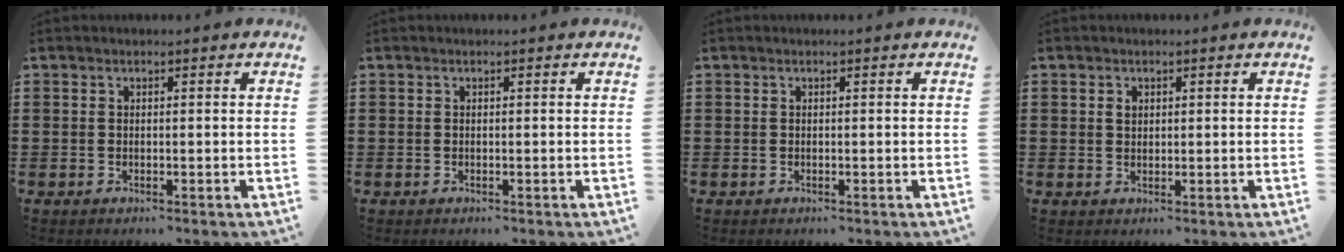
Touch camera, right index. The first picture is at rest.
{"total": 0.0}
{"total": 0.0}
{"total": 1.1, "force": [0.4, 0.8, 0.6], "torque": [-0.015, 0.004, 0.007]}